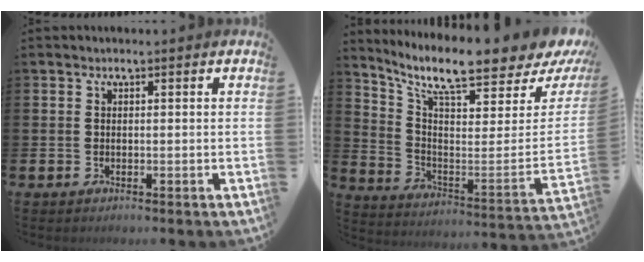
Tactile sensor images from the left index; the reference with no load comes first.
{"total": 10.2, "force": [8.3, 2.1, 5.5], "torque": [-0.121, -0.081, 0.134]}